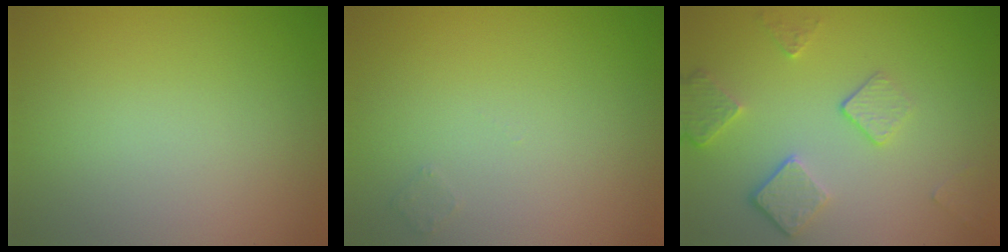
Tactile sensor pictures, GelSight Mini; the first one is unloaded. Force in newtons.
{"total": 0.7, "press": 0.7, "slide": 0.0}
{"total": 3.9, "press": 2.9, "slide": 2.5}